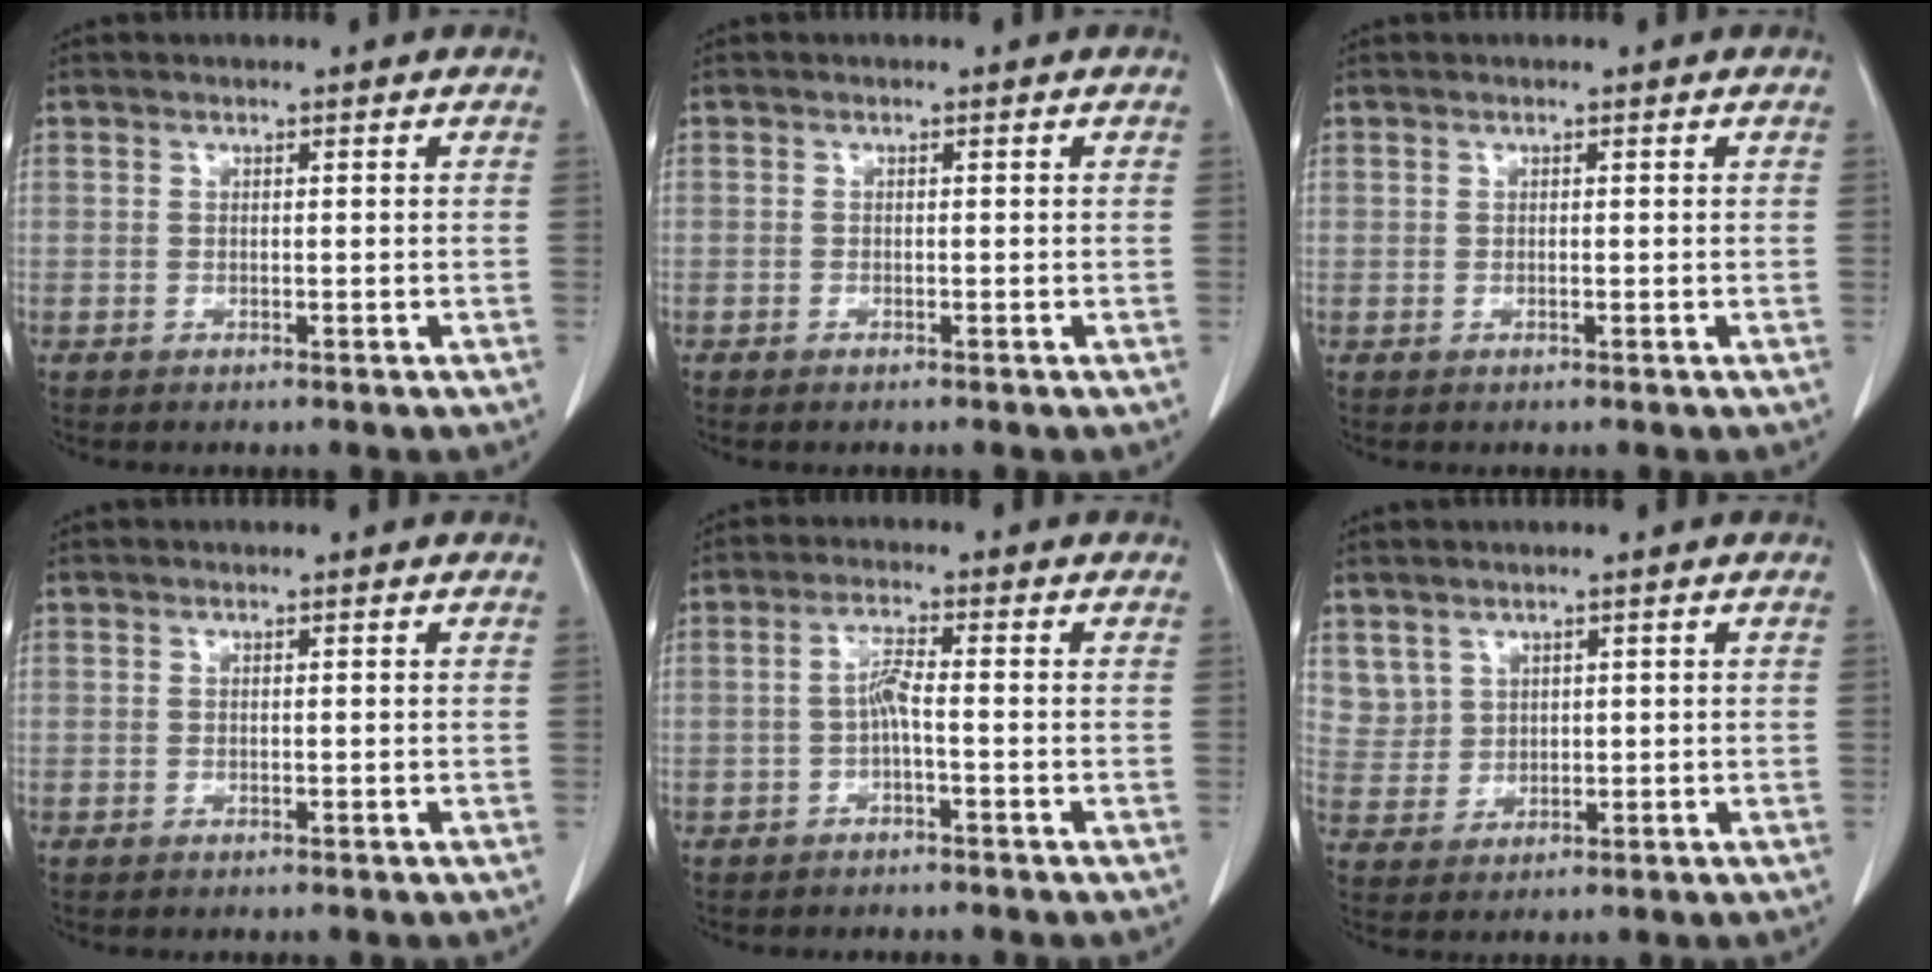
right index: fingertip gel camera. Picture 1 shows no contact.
{"total": 0.5, "force": [-0.5, 0.1, 0.3], "torque": [-0.008, -0.002, -0.007]}
{"total": 0.0}
{"total": 0.0}
{"total": 2.9, "force": [-0.7, 0.2, 2.8], "torque": [-0.055, 0.007, -0.015]}
{"total": 4.5, "force": [2.6, 3.7, 0.1], "torque": [0.002, 0.003, 0.060]}